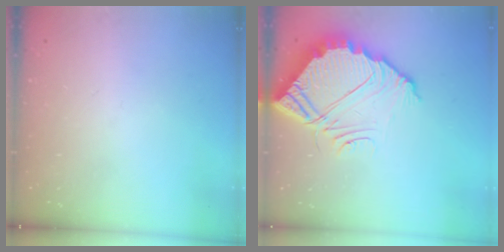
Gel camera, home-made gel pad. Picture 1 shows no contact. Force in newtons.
{"total": 9.0, "press": 9.0, "slide": 0.9}